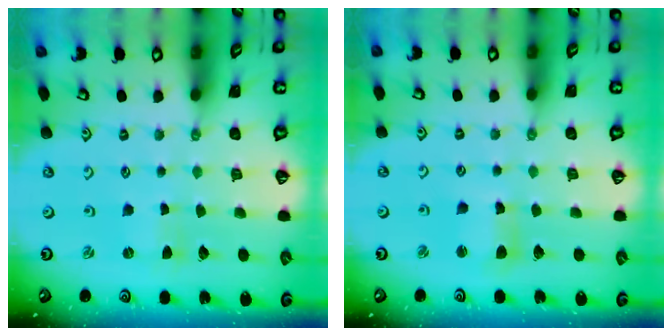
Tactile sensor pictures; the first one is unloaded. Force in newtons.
{"total": 5.3, "press": 5.2, "slide": 0.8}